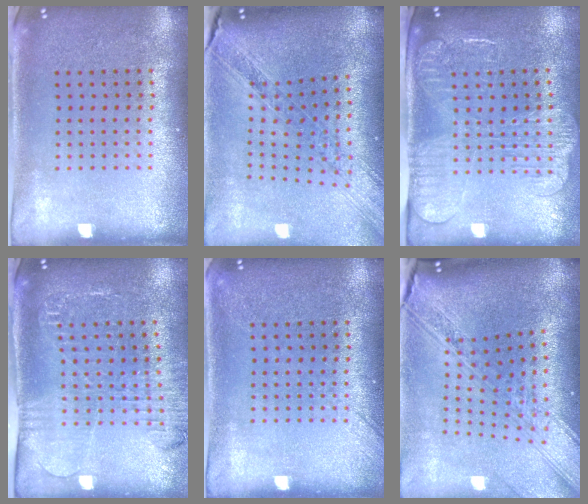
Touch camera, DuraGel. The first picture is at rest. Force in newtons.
{"total": 1.6, "press": 1.5, "slide": 0.6}
{"total": 2.5, "press": 2.1, "slide": 1.4}
{"total": 1.9, "press": 1.9, "slide": 0.3}
{"total": 1.2, "press": 1.2, "slide": 0.2}
{"total": 3.8, "press": 2.8, "slide": 2.6}